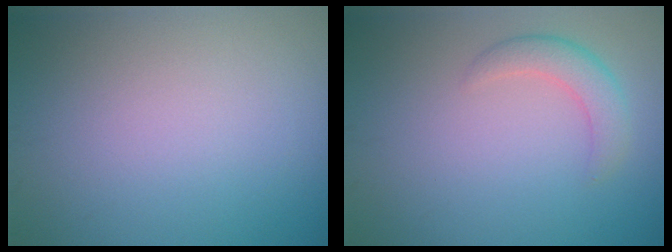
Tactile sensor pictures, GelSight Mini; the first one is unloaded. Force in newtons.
{"total": 2.7, "press": 2.6, "slide": 0.2}